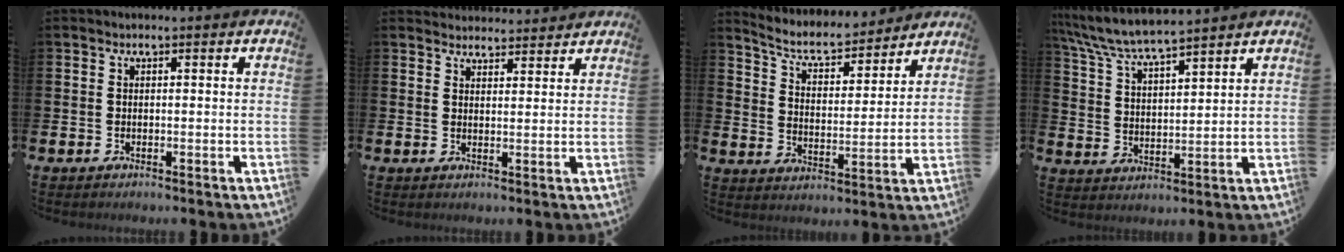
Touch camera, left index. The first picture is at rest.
{"total": 3.1, "force": [3.1, 0.6, -0.2], "torque": [0.008, -0.017, 0.055]}
{"total": 6.1, "force": [5.6, 1.8, 1.7], "torque": [-0.060, -0.043, 0.090]}
{"total": 6.4, "force": [6.2, 0.3, 1.7], "torque": [-0.064, -0.034, 0.109]}